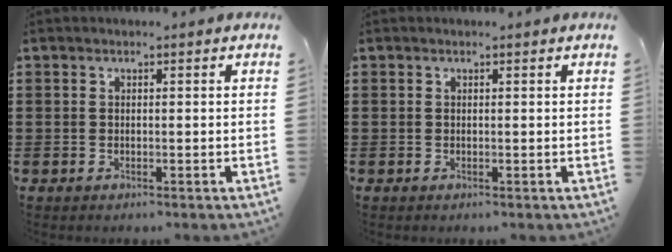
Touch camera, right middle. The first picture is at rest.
{"total": 0.0}